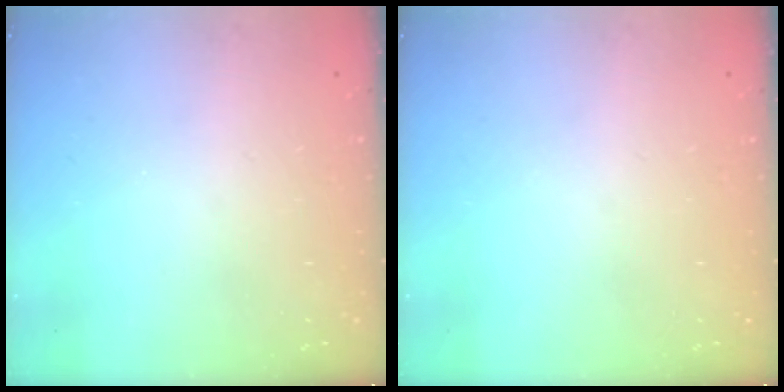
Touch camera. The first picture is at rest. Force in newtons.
{"total": 0.0}